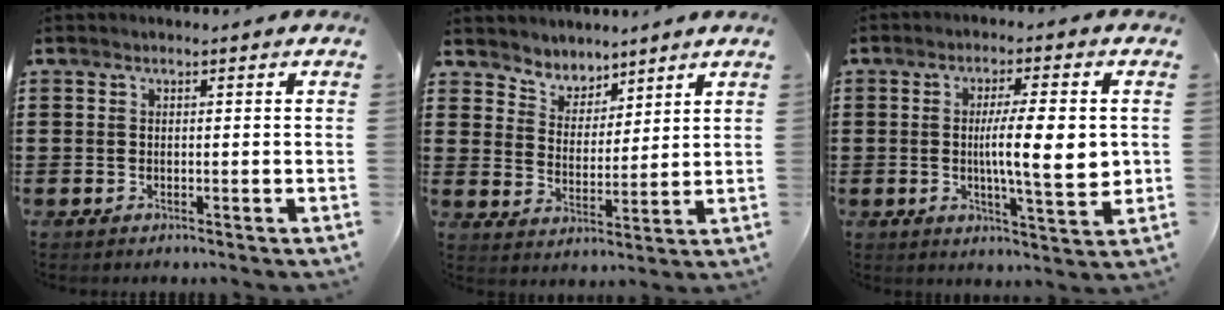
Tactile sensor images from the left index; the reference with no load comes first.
{"total": 4.4, "force": [3.9, 1.9, -0.7], "torque": [-0.012, -0.015, 0.070]}
{"total": 9.8, "force": [0.3, 2.0, 9.6], "torque": [-0.153, 0.000, 0.001]}